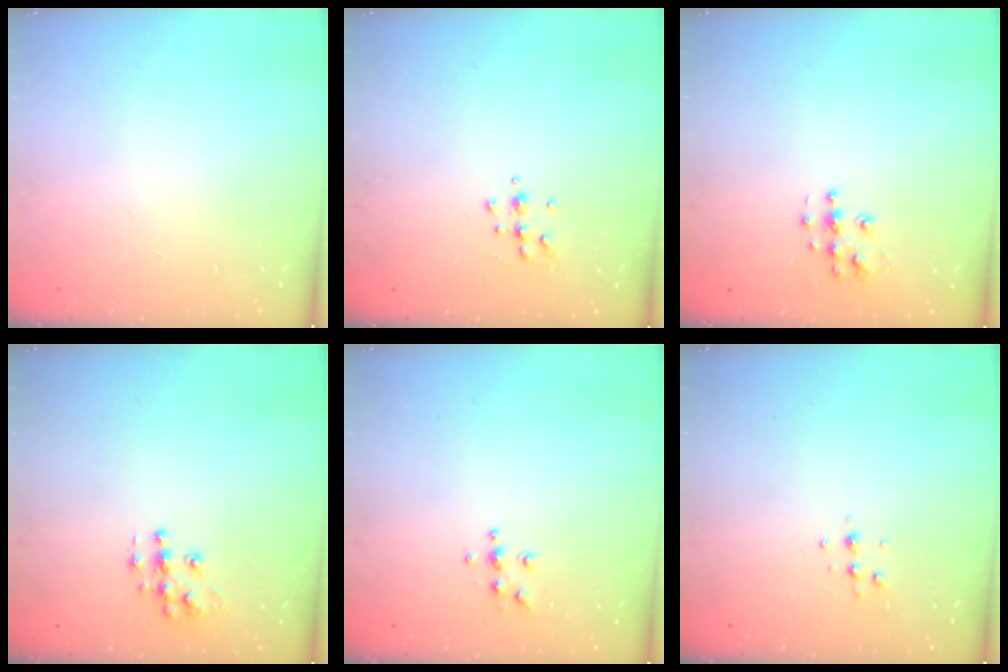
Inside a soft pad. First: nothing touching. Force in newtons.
{"total": 6.3, "press": 6.2, "slide": 1.0}
{"total": 6.7, "press": 6.7, "slide": 0.3}
{"total": 8.7, "press": 8.7, "slide": 0.5}
{"total": 5.6, "press": 5.6, "slide": 0.4}
{"total": 4.7, "press": 4.6, "slide": 1.0}